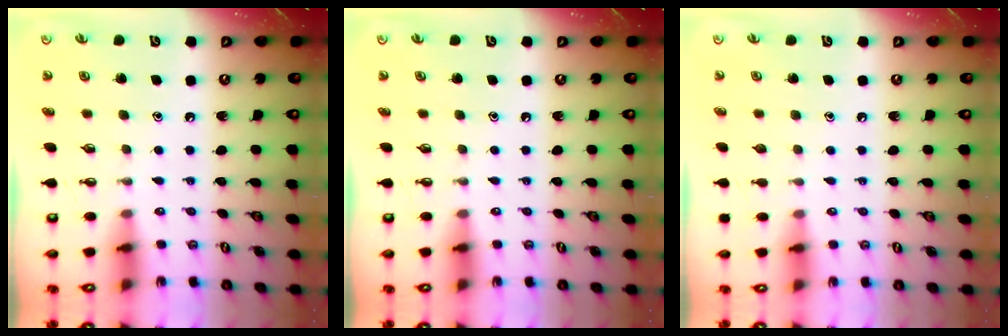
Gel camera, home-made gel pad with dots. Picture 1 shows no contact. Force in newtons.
{"total": 0.0}
{"total": 0.0}